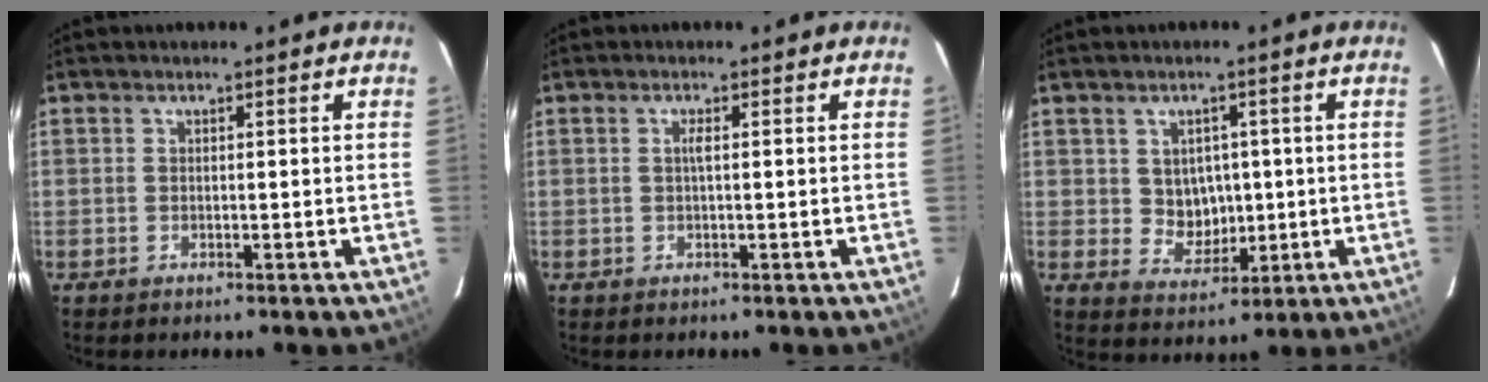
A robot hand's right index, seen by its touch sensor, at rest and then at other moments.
{"total": 1.0, "force": [0.1, -0.1, 1.0], "torque": [-0.019, 0.001, 0.000]}
{"total": 5.8, "force": [0.6, 5.4, 2.1], "torque": [-0.038, 0.005, 0.023]}